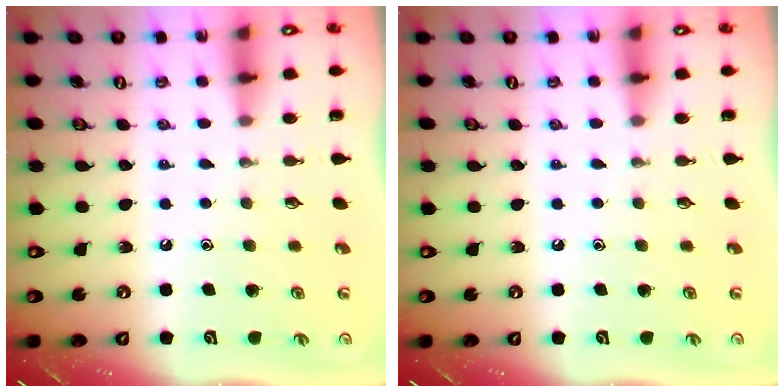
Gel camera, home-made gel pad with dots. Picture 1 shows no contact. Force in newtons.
{"total": 0.0}